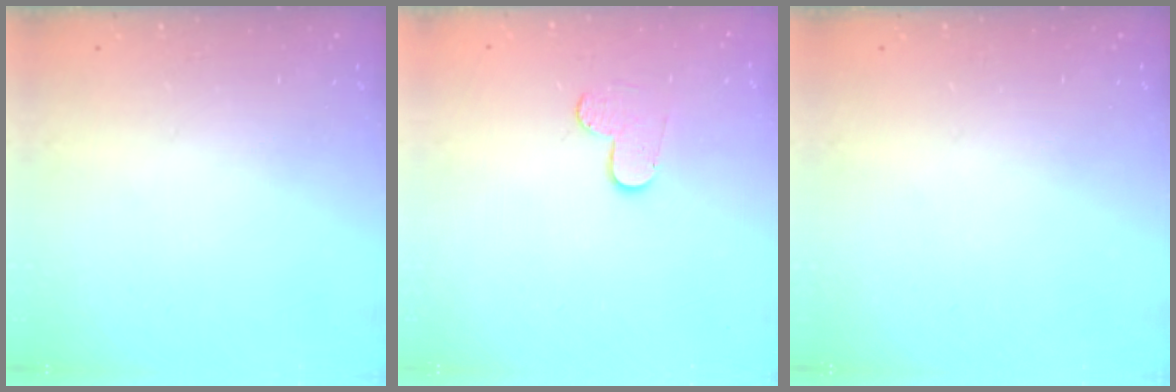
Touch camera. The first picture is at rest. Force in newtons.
{"total": 4.1, "press": 4.1, "slide": 0.3}
{"total": 0.0}